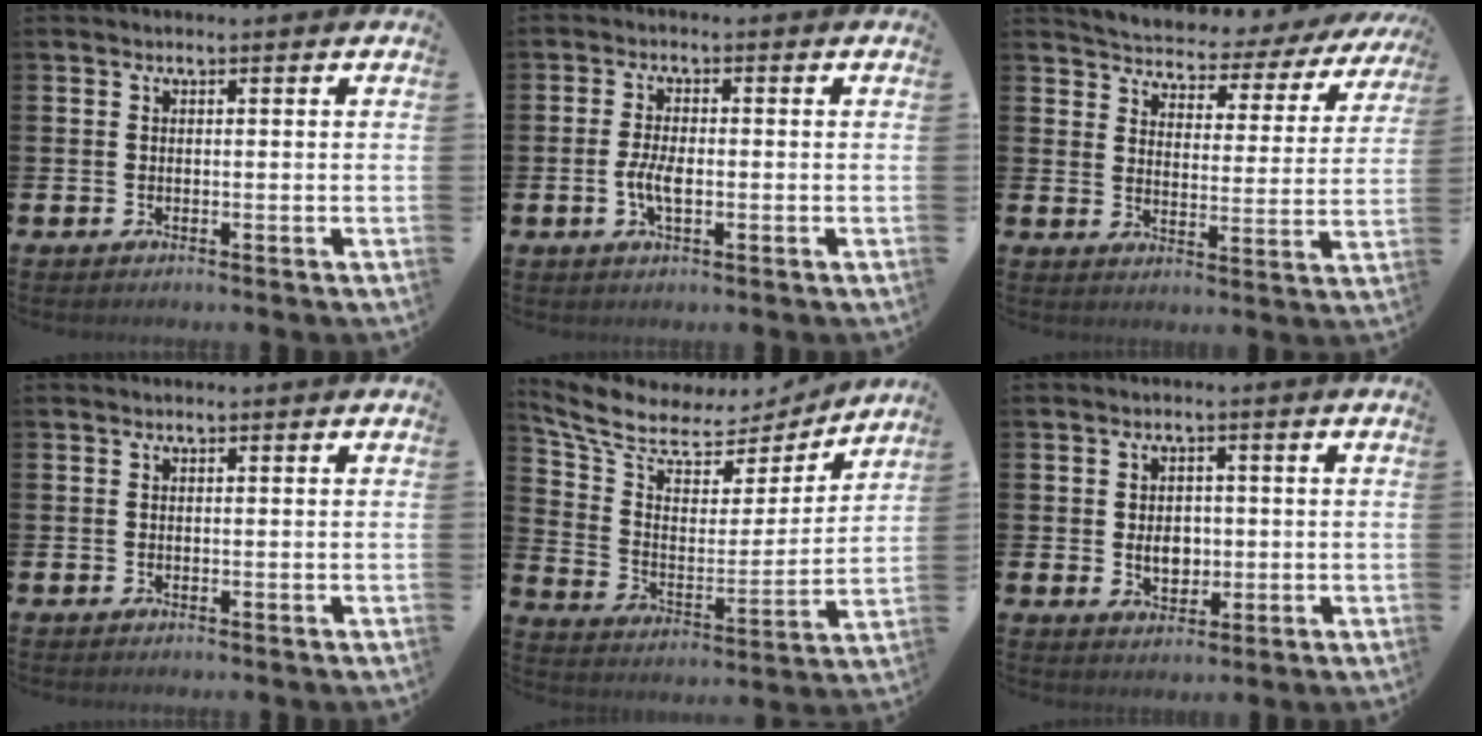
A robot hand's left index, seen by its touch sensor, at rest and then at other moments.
{"total": 3.5, "force": [-0.4, 1.4, 3.2], "torque": [-0.056, -0.003, -0.012]}
{"total": 3.9, "force": [3.8, 0.9, 0.4], "torque": [-0.027, -0.040, 0.056]}
{"total": 0.0}
{"total": 8.7, "force": [7.4, 3.8, 2.8], "torque": [-0.094, -0.050, 0.125]}
{"total": 3.7, "force": [0.1, 2.7, 2.5], "torque": [-0.030, -0.001, -0.005]}